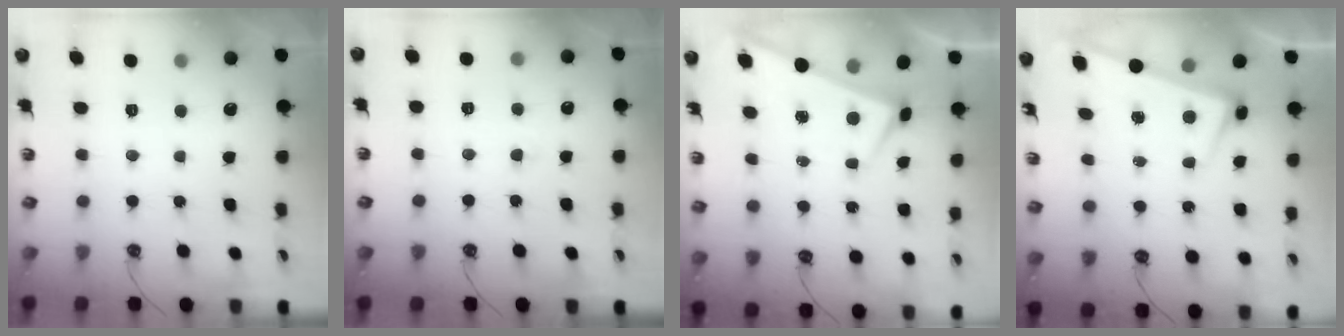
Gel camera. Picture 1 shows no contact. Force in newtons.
{"total": 3.3, "press": 3.3, "slide": 0.6}
{"total": 1.7, "press": 1.7, "slide": 0.1}
{"total": 2.5, "press": 2.4, "slide": 0.7}